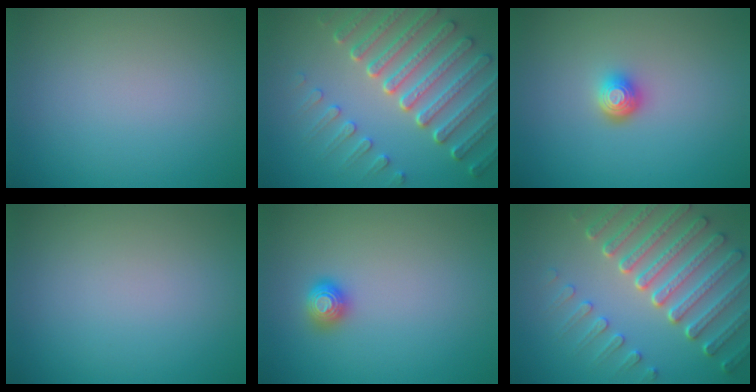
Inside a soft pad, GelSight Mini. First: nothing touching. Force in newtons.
{"total": 7.4, "press": 5.7, "slide": 4.7}
{"total": 1.9, "press": 1.4, "slide": 1.4}
{"total": 0.0}
{"total": 1.4, "press": 1.4, "slide": 0.4}
{"total": 7.3, "press": 5.7, "slide": 4.6}